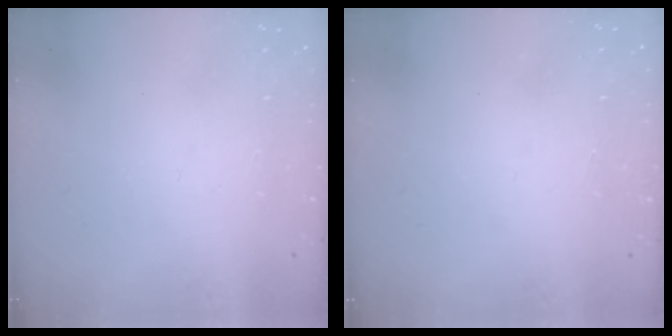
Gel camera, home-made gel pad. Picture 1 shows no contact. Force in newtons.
{"total": 6.7, "press": 6.7, "slide": 0.4}